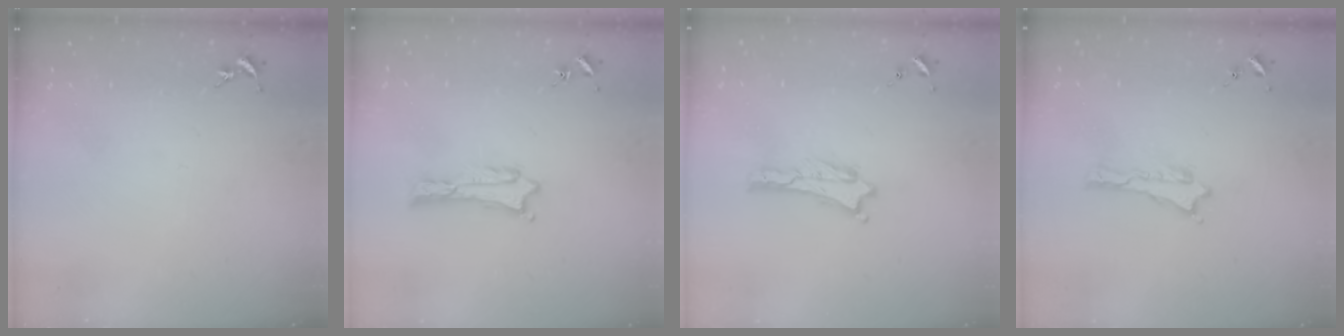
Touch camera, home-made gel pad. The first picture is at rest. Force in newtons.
{"total": 0.0}
{"total": 0.0}
{"total": 0.0}